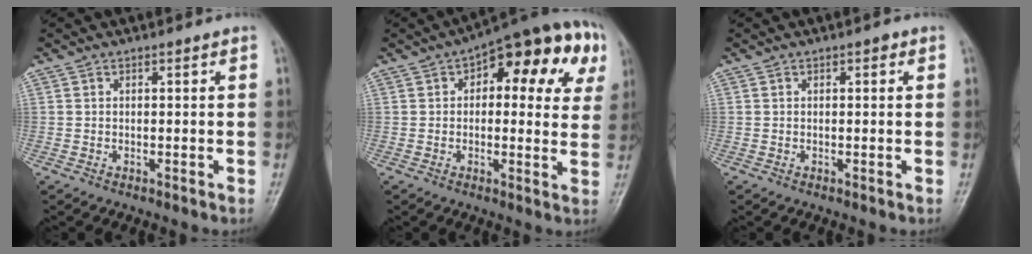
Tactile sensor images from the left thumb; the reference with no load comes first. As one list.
[{"total": 18.3, "force": [6.2, 8.9, 14.7], "torque": [-0.140, 0.021, 0.067]}, {"total": 0.6, "force": [0.3, 0.3, 0.3], "torque": [0.001, 0.001, -0.001]}]